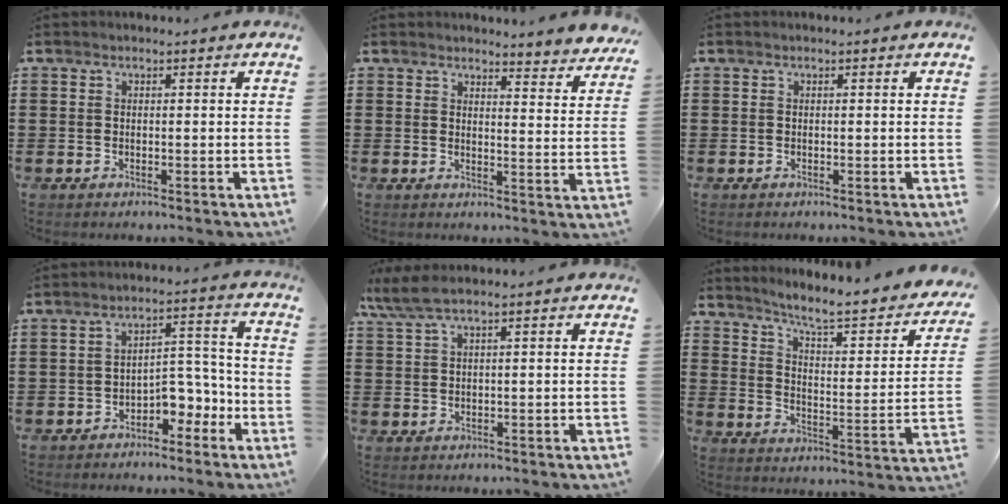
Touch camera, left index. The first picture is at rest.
{"total": 3.7, "force": [3.7, -0.1, 0.7], "torque": [-0.014, -0.028, 0.062]}
{"total": 0.0}
{"total": 5.4, "force": [-3.5, 2.8, 3.0], "torque": [-0.051, 0.015, -0.068]}
{"total": 3.5, "force": [2.1, 0.3, 2.7], "torque": [-0.065, 0.002, 0.037]}
{"total": 5.5, "force": [4.5, 0.1, 3.2], "torque": [-0.077, -0.042, 0.064]}